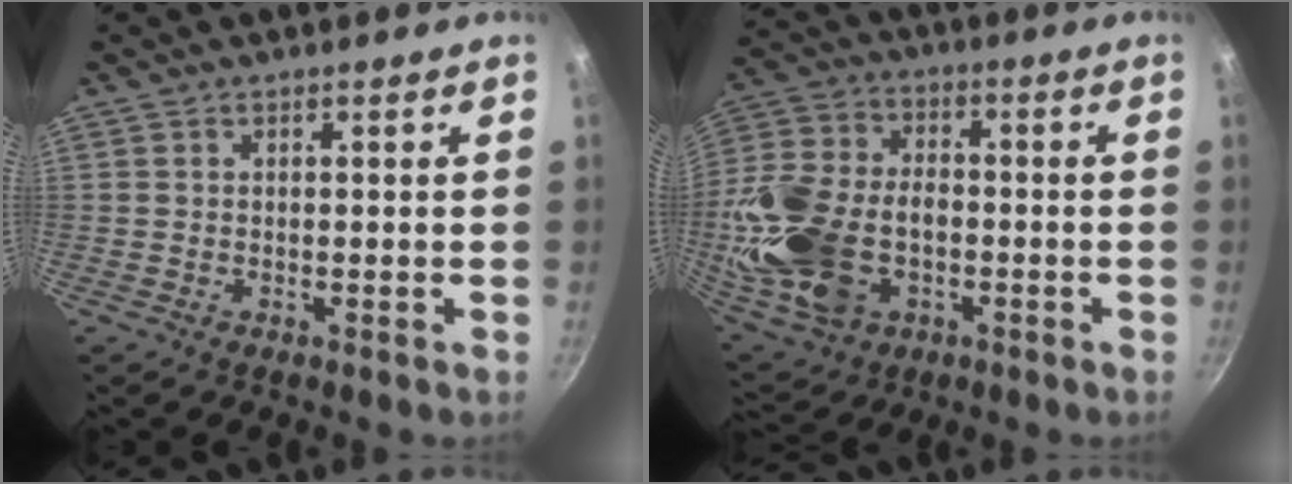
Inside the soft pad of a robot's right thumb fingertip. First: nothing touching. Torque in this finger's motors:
{"motor_torque": [2.40, 2.61, 0.60, -0.37, 0.64]}